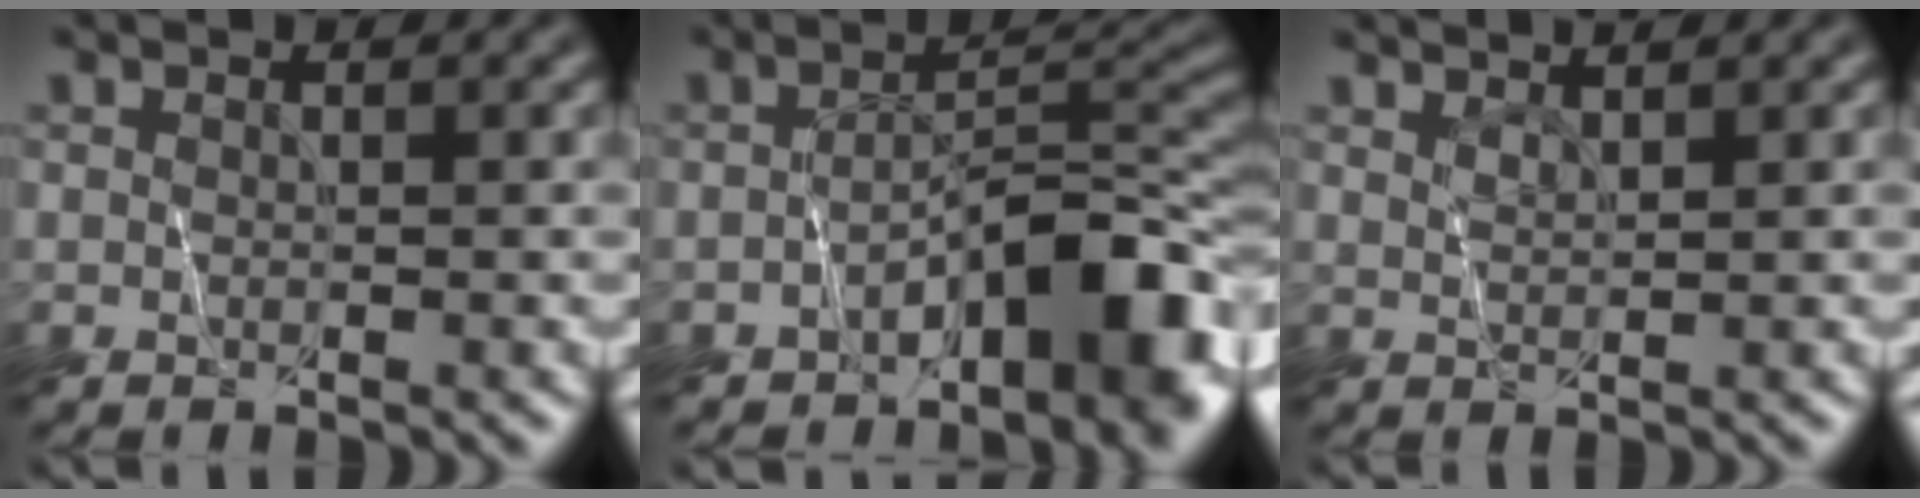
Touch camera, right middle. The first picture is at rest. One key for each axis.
{"total": 8.7, "fx": -4.8, "fy": 3.1, "fz": 6.6, "tx": -0.089, "ty": 0.007, "tz": -0.084}
{"total": 1.8, "fx": 1.7, "fy": -0.5, "fz": -0.1, "tx": 0.000, "ty": 0.005, "tz": 0.035}